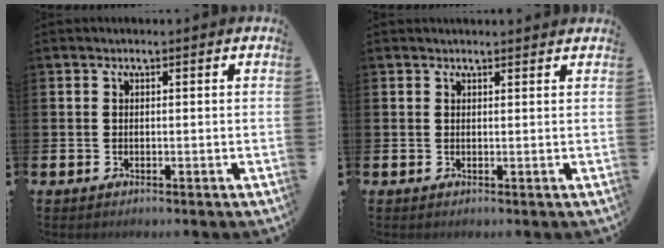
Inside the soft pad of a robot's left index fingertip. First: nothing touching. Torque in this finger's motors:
{"motor_torque": [1.00, -1.14, 0.06, 0.02]}